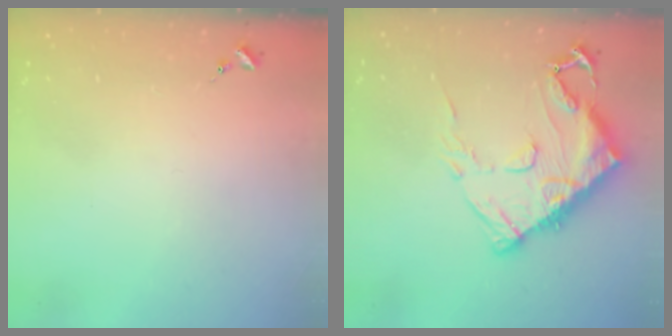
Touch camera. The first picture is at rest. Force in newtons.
{"total": 15.5, "press": 15.5, "slide": 1.4}